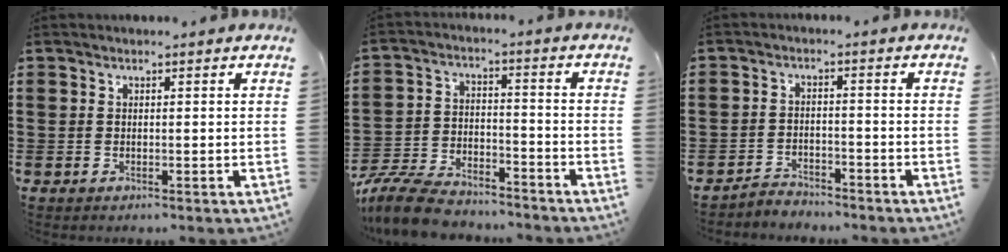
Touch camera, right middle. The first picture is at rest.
{"total": 8.9, "force": [-8.3, 1.6, 2.7], "torque": [-0.061, 0.018, -0.164]}
{"total": 2.9, "force": [-2.8, 0.5, -0.3], "torque": [-0.003, 0.003, -0.062]}